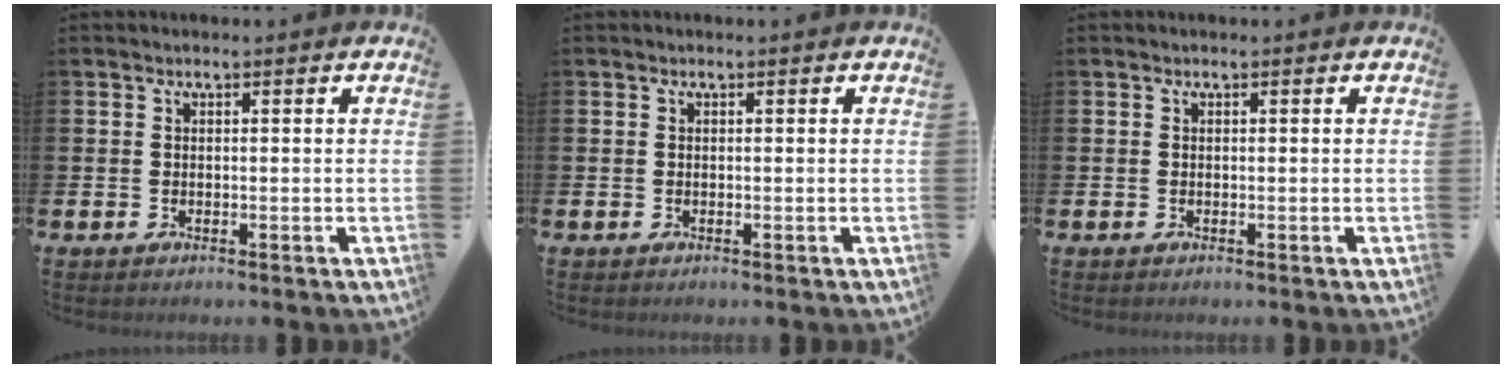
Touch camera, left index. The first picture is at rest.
{"total": 0.0}
{"total": 0.0}